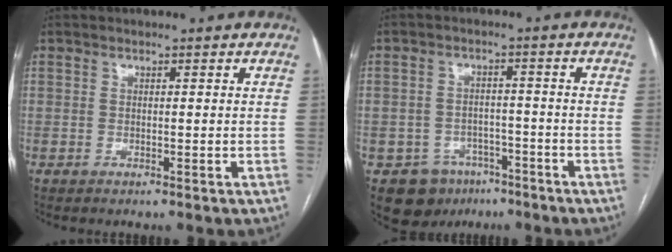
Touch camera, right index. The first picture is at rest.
{"total": 7.3, "force": [-4.4, 5.6, 1.2], "torque": [-0.009, 0.013, -0.059]}